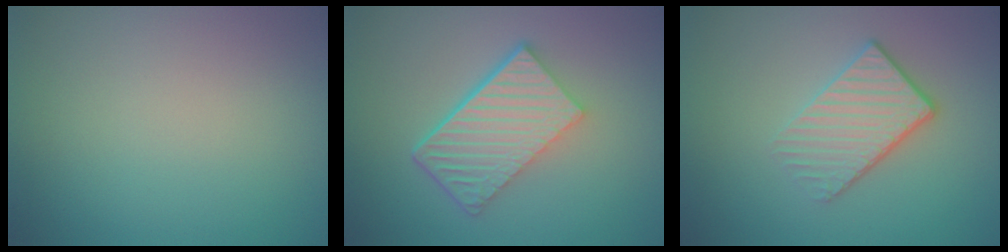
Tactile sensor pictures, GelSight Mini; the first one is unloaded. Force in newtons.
{"total": 6.1, "press": 4.1, "slide": 4.4}
{"total": 3.8, "press": 3.1, "slide": 2.1}